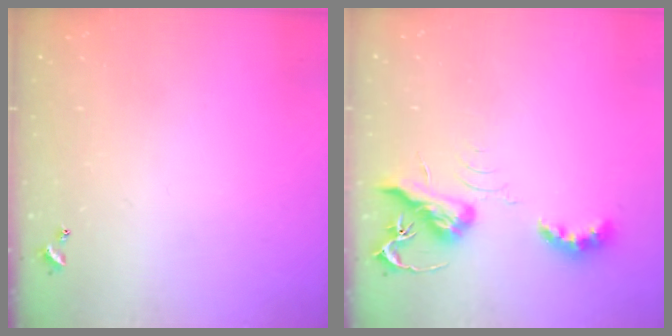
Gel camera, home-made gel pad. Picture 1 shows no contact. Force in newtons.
{"total": 6.6, "press": 6.6, "slide": 0.3}